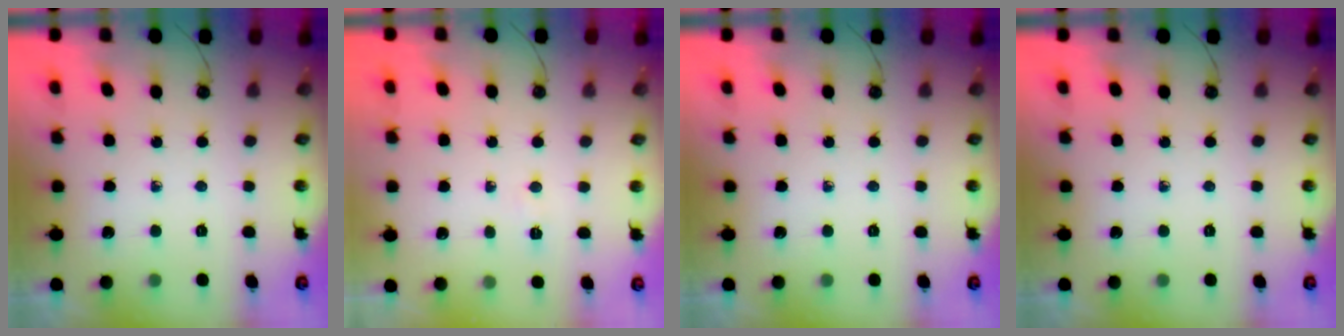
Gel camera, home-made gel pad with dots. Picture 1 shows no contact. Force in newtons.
{"total": 2.4, "press": 2.3, "slide": 0.7}
{"total": 0.0}
{"total": 0.0}